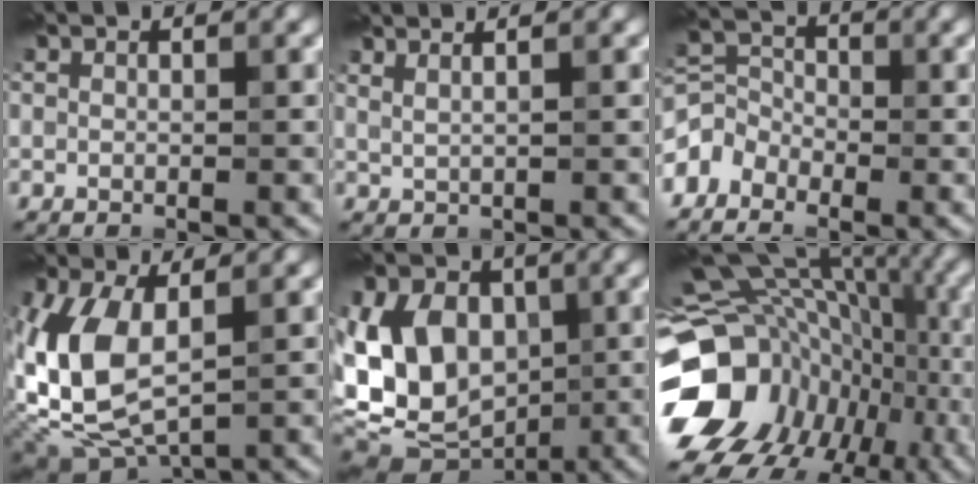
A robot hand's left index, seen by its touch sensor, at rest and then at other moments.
{"total": 2.5, "force": [1.9, 0.7, 1.4], "torque": [-0.013, 0.015, 0.017]}
{"total": 3.7, "force": [-2.8, 2.3, 0.7], "torque": [0.000, 0.012, -0.062]}
{"total": 7.7, "force": [-0.1, 4.1, 6.5], "torque": [-0.158, -0.006, -0.004]}
{"total": 14.8, "force": [-0.6, 11.7, 9.1], "torque": [-0.159, 0.049, -0.046]}
{"total": 17.1, "force": [-3.6, 13.1, 10.4], "torque": [-0.192, 0.001, -0.040]}